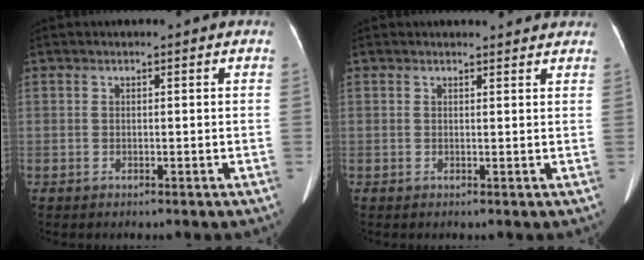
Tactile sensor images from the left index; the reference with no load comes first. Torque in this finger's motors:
{"motor_torque": [-0.67, -1.47, -0.58, -0.21]}